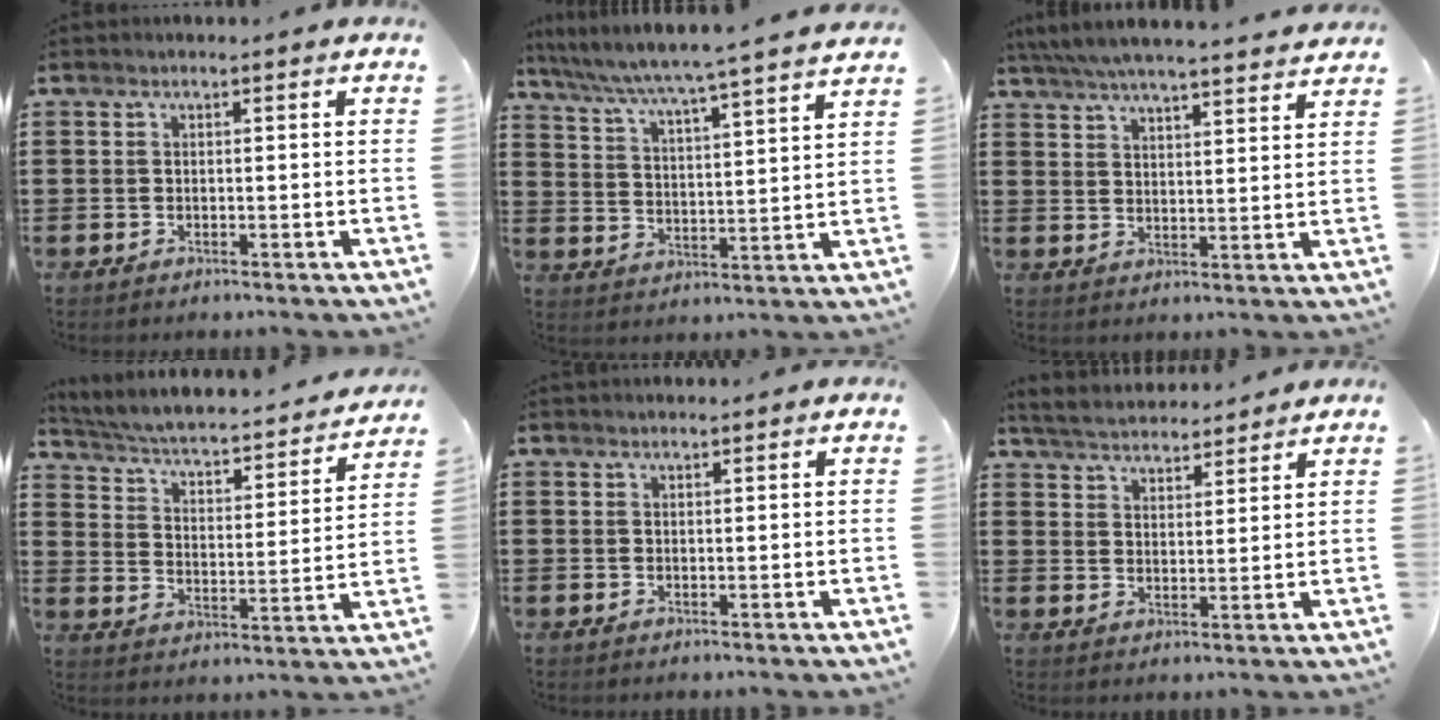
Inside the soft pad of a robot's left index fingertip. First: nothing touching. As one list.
[{"total": 4.7, "force": [4.3, -1.0, 1.6], "torque": [-0.054, -0.041, 0.064]}, {"total": 5.5, "force": [5.3, -0.1, 1.5], "torque": [-0.048, -0.027, 0.095]}, {"total": 3.0, "force": [2.6, 0.5, 1.4], "torque": [-0.045, -0.030, 0.032]}, {"total": 0.9, "force": [0.8, 0.1, 0.1], "torque": [-0.003, -0.001, 0.017]}, {"total": 4.3, "force": [4.3, 0.6, 0.3], "torque": [-0.026, -0.017, 0.077]}]